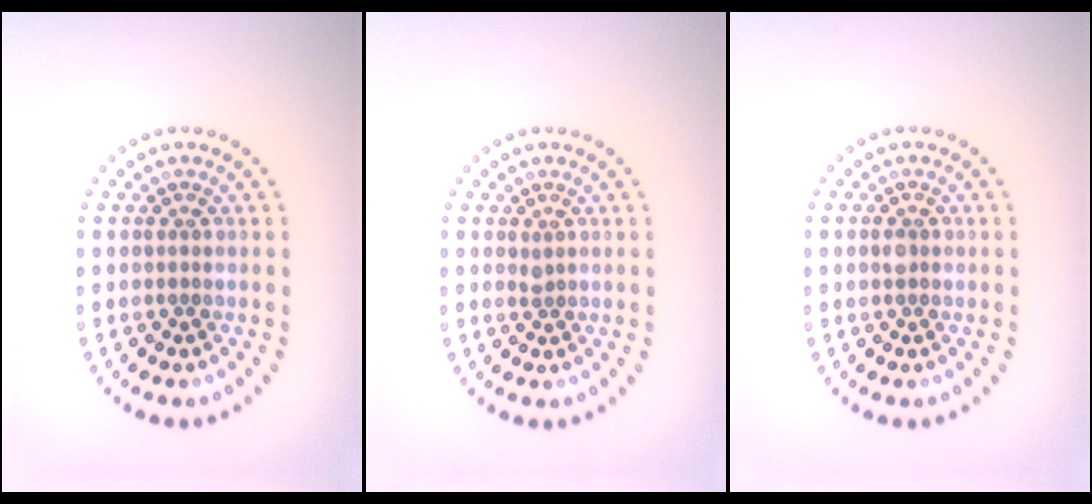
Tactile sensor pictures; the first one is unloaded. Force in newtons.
{"total": 0.6, "press": 0.4, "slide": 0.3}
{"total": 1.0, "press": 1.0, "slide": 0.1}